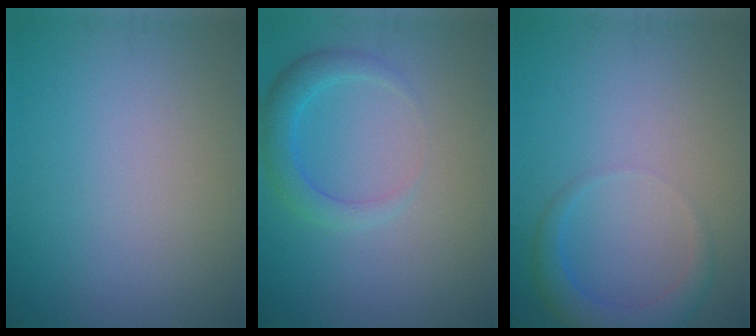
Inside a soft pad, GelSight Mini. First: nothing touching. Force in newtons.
{"total": 2.6, "press": 2.6, "slide": 0.2}
{"total": 2.7, "press": 2.6, "slide": 0.3}